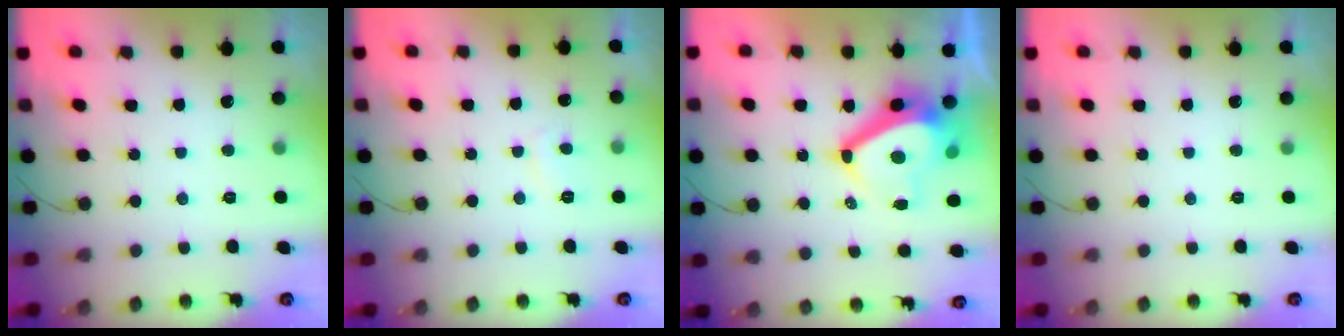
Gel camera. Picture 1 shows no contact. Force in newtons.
{"total": 2.6, "press": 2.5, "slide": 0.7}
{"total": 11.9, "press": 11.3, "slide": 3.6}
{"total": 0.0}